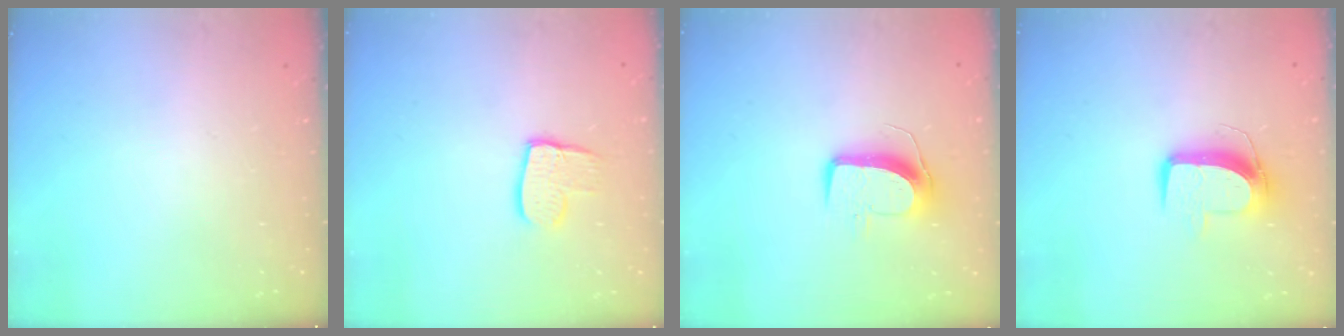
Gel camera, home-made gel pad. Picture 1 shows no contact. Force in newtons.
{"total": 9.5, "press": 9.4, "slide": 0.8}
{"total": 9.8, "press": 9.8, "slide": 0.4}
{"total": 10.3, "press": 10.3, "slide": 0.8}